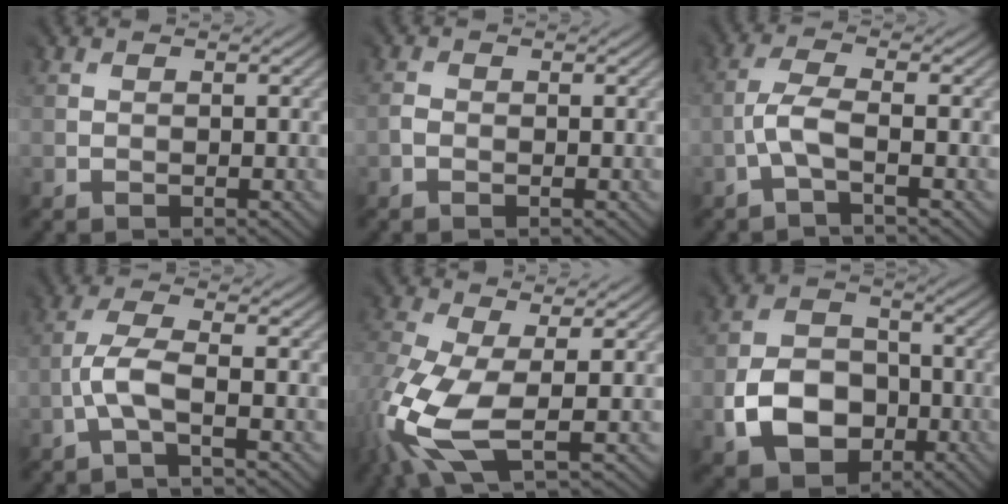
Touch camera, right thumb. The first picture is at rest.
{"total": 0.8, "force": [-0.7, 0.4, -0.1], "torque": [-0.003, -0.003, -0.016]}
{"total": 2.6, "force": [-1.6, 0.0, 2.0], "torque": [-0.053, 0.010, -0.039]}
{"total": 3.0, "force": [-1.6, 0.1, 2.5], "torque": [-0.062, 0.011, -0.042]}
{"total": 10.1, "force": [-3.6, 4.6, 8.3], "torque": [-0.235, -0.022, -0.072]}
{"total": 6.8, "force": [-2.8, 5.4, 3.0], "torque": [-0.061, -0.010, -0.058]}